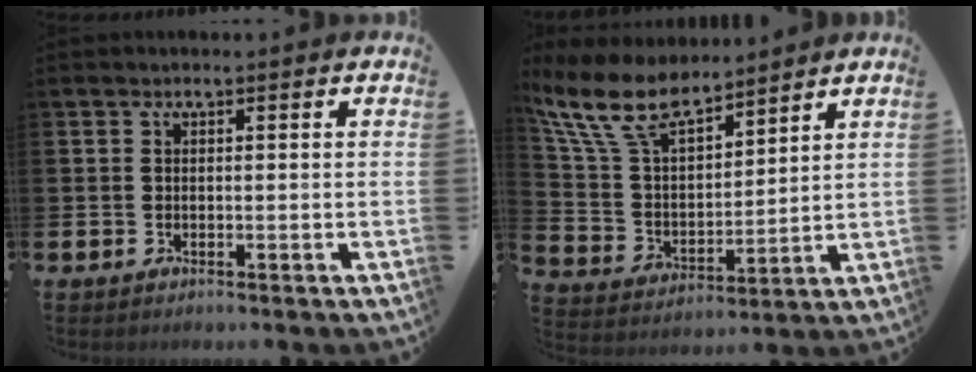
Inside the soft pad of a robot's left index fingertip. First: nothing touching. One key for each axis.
{"total": 10.3, "fx": 8.7, "fy": 3.5, "fz": 4.2, "tx": -0.124, "ty": -0.039, "tz": 0.160}